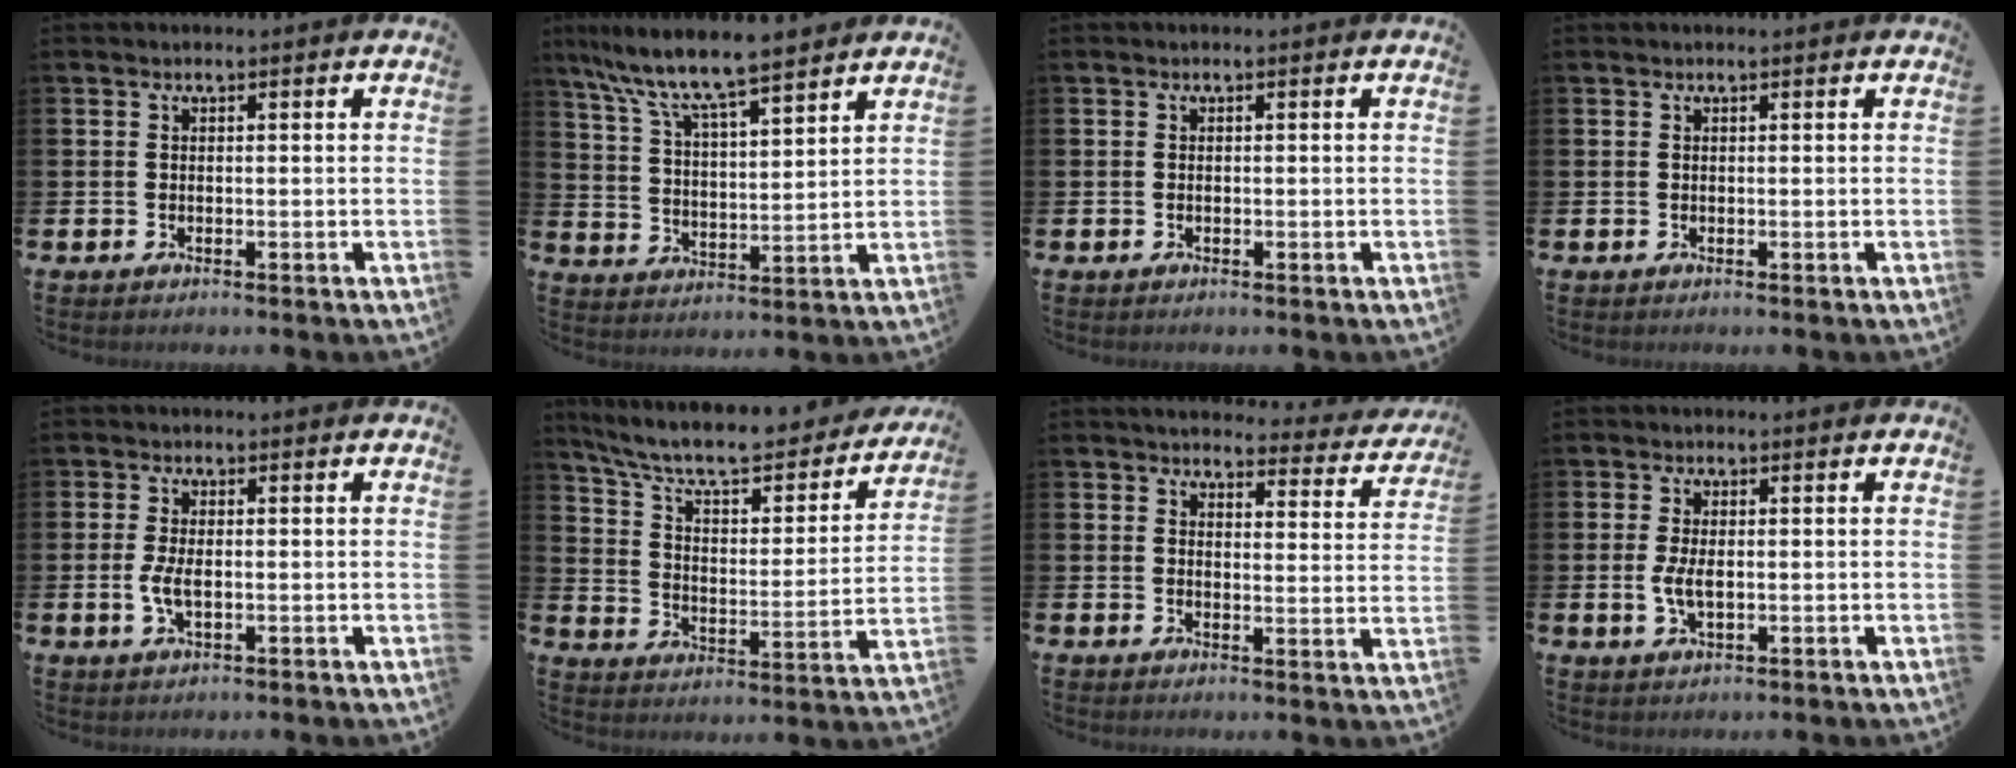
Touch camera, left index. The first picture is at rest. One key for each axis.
{"total": 8.8, "fx": 8.1, "fy": 1.0, "fz": 3.5, "tx": -0.097, "ty": -0.048, "tz": 0.141}
{"total": 0.0}
{"total": 0.0}
{"total": 3.2, "fx": -0.2, "fy": 1.5, "fz": 2.8, "tx": -0.060, "ty": 0.002, "tz": -0.008}
{"total": 9.1, "fx": 8.0, "fy": 2.3, "fz": 3.7, "tx": -0.096, "ty": -0.061, "tz": 0.130}
{"total": 3.7, "fx": 3.5, "fy": 1.0, "fz": 0.6, "tx": -0.011, "ty": -0.033, "tz": 0.054}
{"total": 3.2, "fx": -0.1, "fy": 1.5, "fz": 2.8, "tx": -0.054, "ty": 0.005, "tz": -0.003}